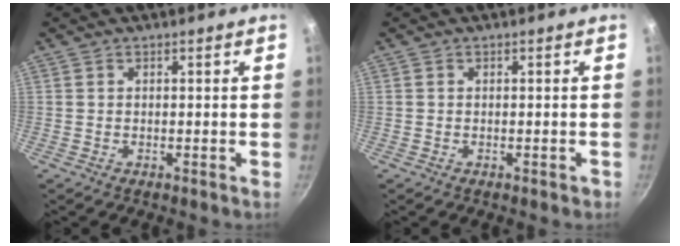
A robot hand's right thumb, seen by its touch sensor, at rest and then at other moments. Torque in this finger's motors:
{"motor_torque": [0.37, 0.10, -0.10, 0.05, 0.03]}